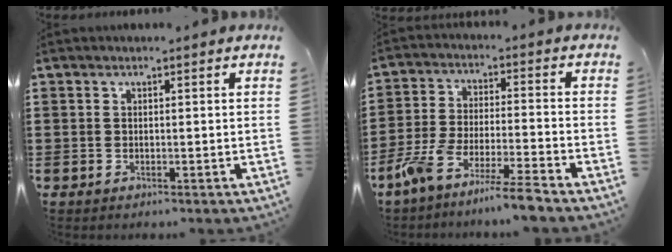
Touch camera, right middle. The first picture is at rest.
{"total": 7.5, "force": [-6.9, -1.0, 2.8], "torque": [-0.066, -0.016, -0.139]}